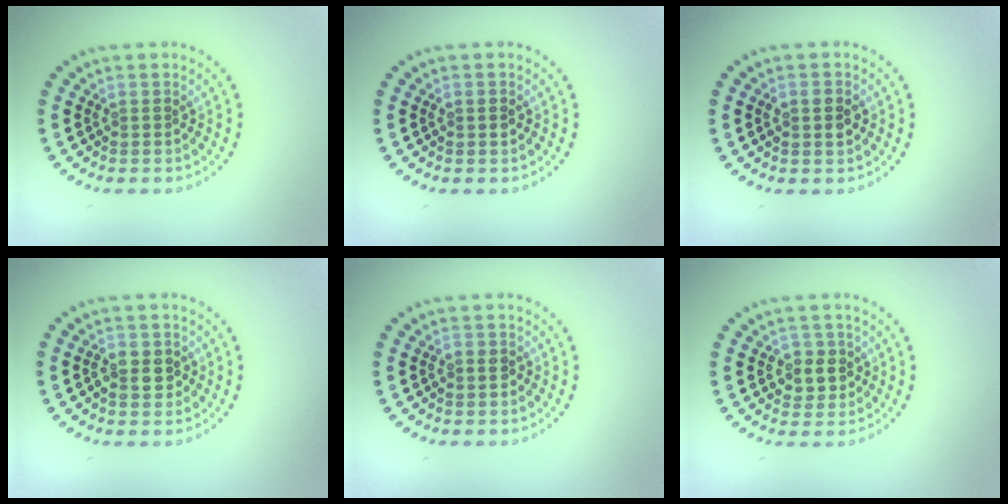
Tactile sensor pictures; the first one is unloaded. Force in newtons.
{"total": 1.0, "press": 1.0, "slide": 0.1}
{"total": 1.8, "press": 1.8, "slide": 0.1}
{"total": 2.6, "press": 2.5, "slide": 0.5}
{"total": 0.8, "press": 0.7, "slide": 0.4}
{"total": 2.4, "press": 2.3, "slide": 0.7}